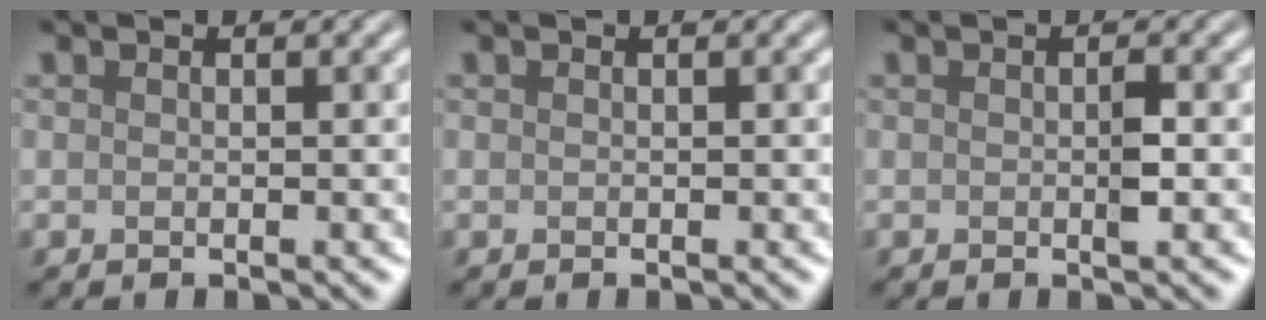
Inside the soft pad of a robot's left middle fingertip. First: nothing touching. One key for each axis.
{"total": 0.0}
{"total": 1.1, "fx": -0.1, "fy": 0.2, "fz": 1.1, "tx": -0.020, "ty": 0.000, "tz": -0.001}